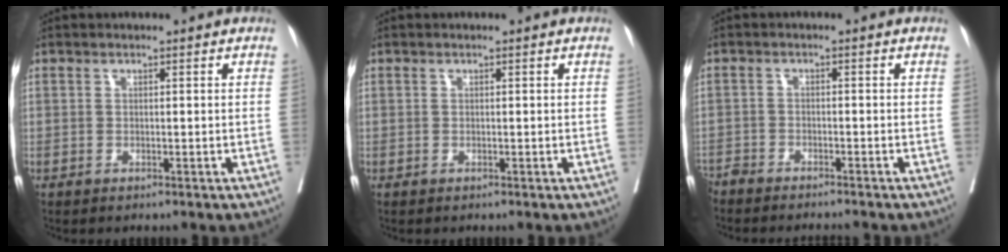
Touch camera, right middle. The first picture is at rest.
{"total": 0.0}
{"total": 7.3, "force": [-7.0, 0.7, 2.0], "torque": [-0.019, -0.010, -0.111]}